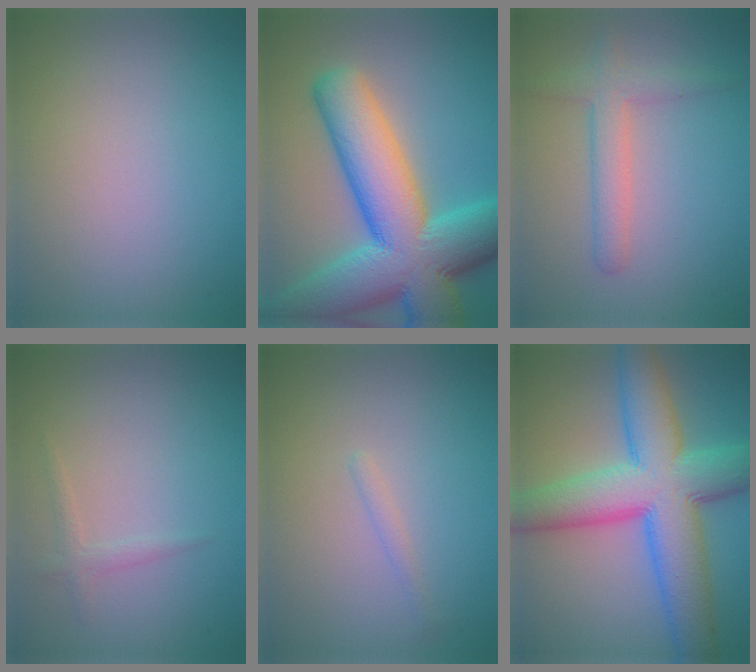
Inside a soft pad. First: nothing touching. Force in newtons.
{"total": 14.9, "press": 14.9, "slide": 0.3}
{"total": 2.8, "press": 2.8, "slide": 0.1}
{"total": 1.1, "press": 1.1, "slide": 0.0}
{"total": 0.7, "press": 0.7, "slide": 0.1}
{"total": 11.6, "press": 11.6, "slide": 0.1}